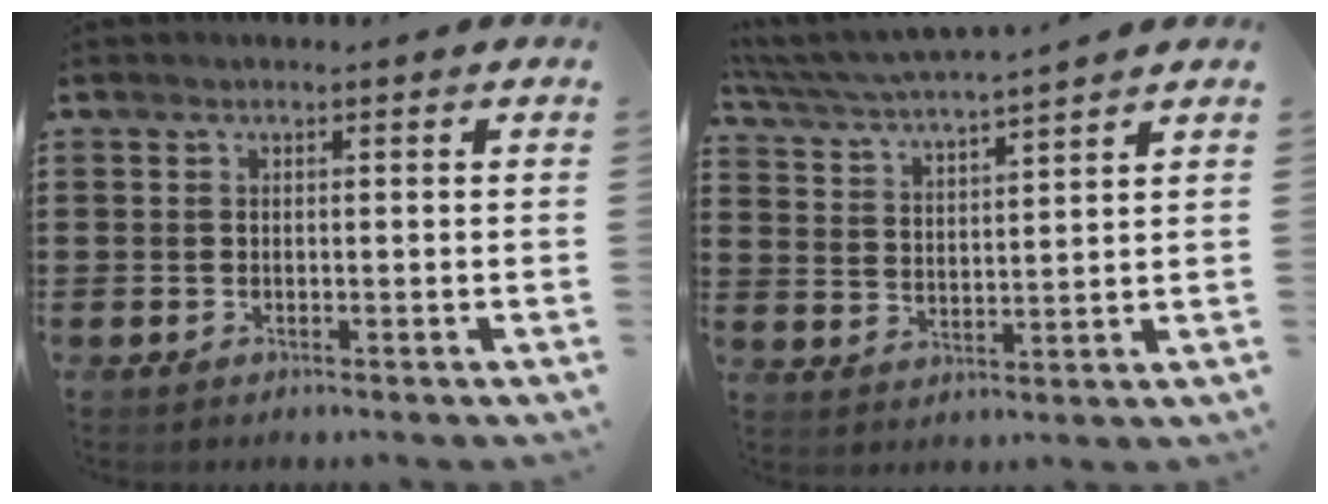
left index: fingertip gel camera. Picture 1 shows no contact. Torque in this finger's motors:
{"motor_torque": [2.14, 0.00, 1.02, 0.14]}